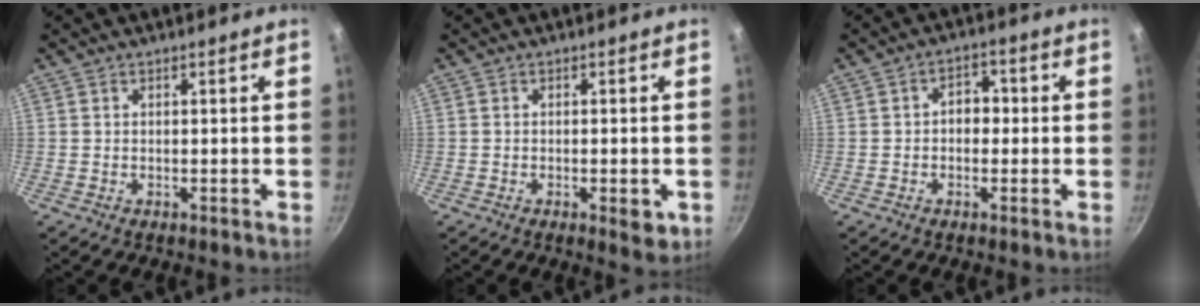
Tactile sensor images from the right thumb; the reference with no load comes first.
{"total": 3.7, "force": [-1.2, 1.3, 3.2], "torque": [-0.046, -0.001, -0.014]}
{"total": 4.4, "force": [-0.2, 3.3, 2.9], "torque": [-0.012, 0.014, -0.008]}